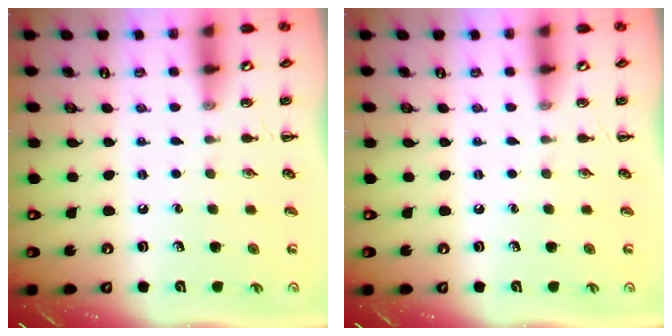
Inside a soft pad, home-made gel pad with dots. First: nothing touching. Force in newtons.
{"total": 0.0}